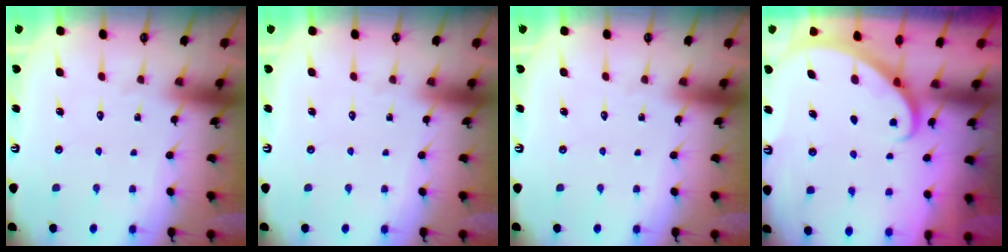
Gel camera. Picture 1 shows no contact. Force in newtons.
{"total": 0.0}
{"total": 0.0}
{"total": 2.9, "press": 2.9, "slide": 0.2}